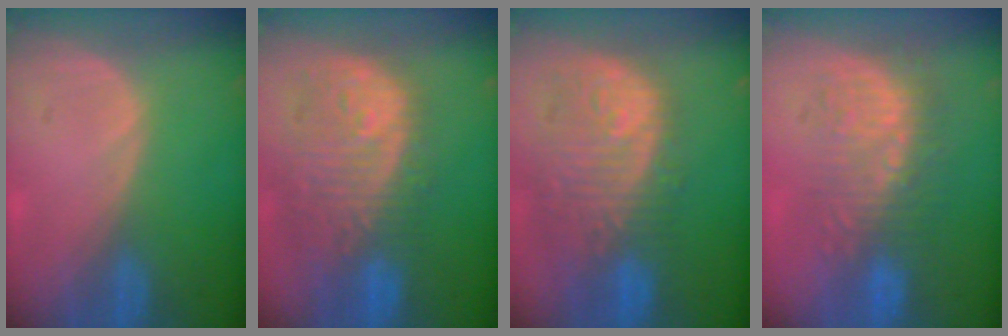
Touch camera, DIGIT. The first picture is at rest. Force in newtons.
{"total": 12.2, "press": 10.9, "slide": 5.5}
{"total": 12.0, "press": 10.7, "slide": 5.5}
{"total": 9.1, "press": 8.7, "slide": 2.6}